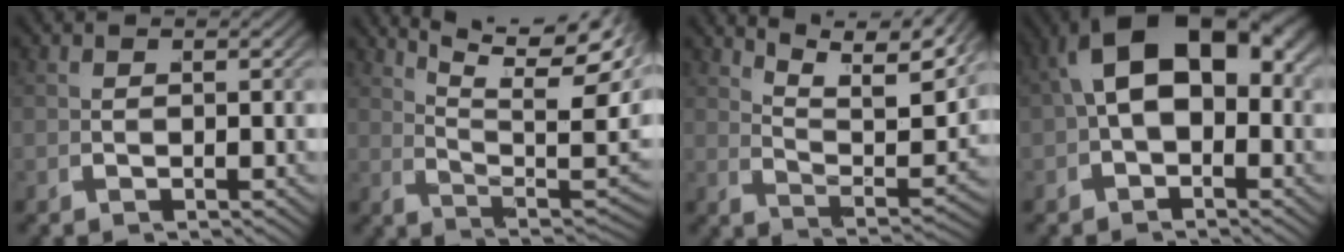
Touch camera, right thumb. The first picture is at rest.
{"total": 12.8, "force": [5.2, 6.2, 10.0], "torque": [-0.142, -0.004, 0.086]}
{"total": 10.3, "force": [6.6, 3.6, 7.0], "torque": [-0.103, 0.013, 0.099]}
{"total": 9.5, "force": [1.2, 6.1, 7.2], "torque": [-0.125, 0.002, 0.019]}